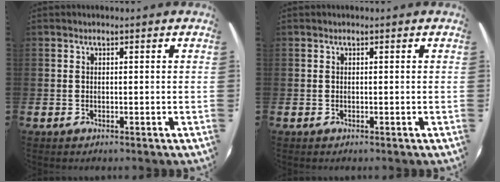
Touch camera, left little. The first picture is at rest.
{"total": 0.0}